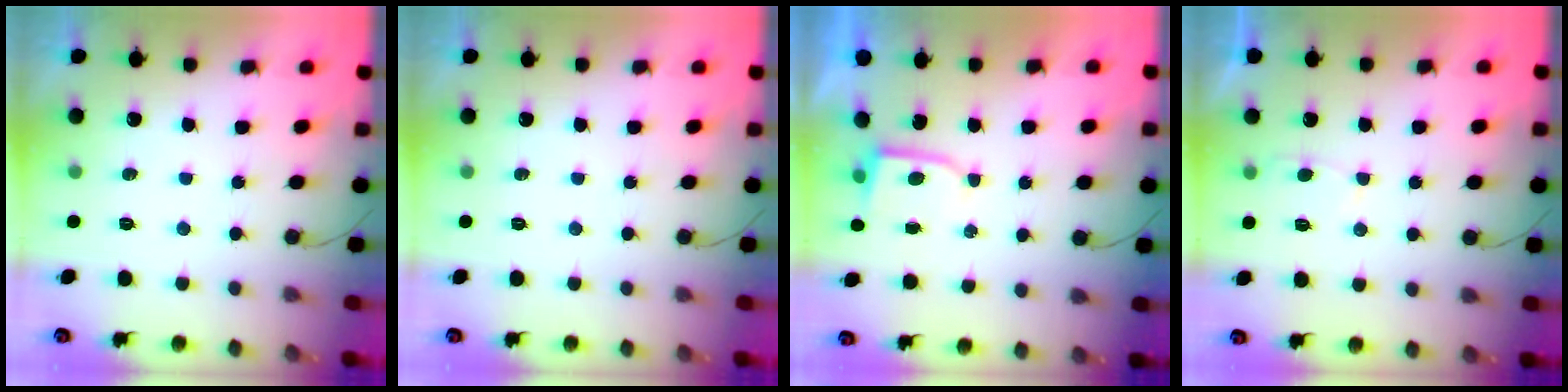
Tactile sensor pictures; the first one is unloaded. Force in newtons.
{"total": 0.0}
{"total": 2.2, "press": 2.2, "slide": 0.3}
{"total": 3.0, "press": 2.9, "slide": 0.5}